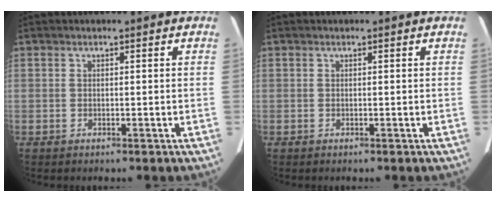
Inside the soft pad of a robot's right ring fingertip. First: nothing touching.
{"total": 0.0}